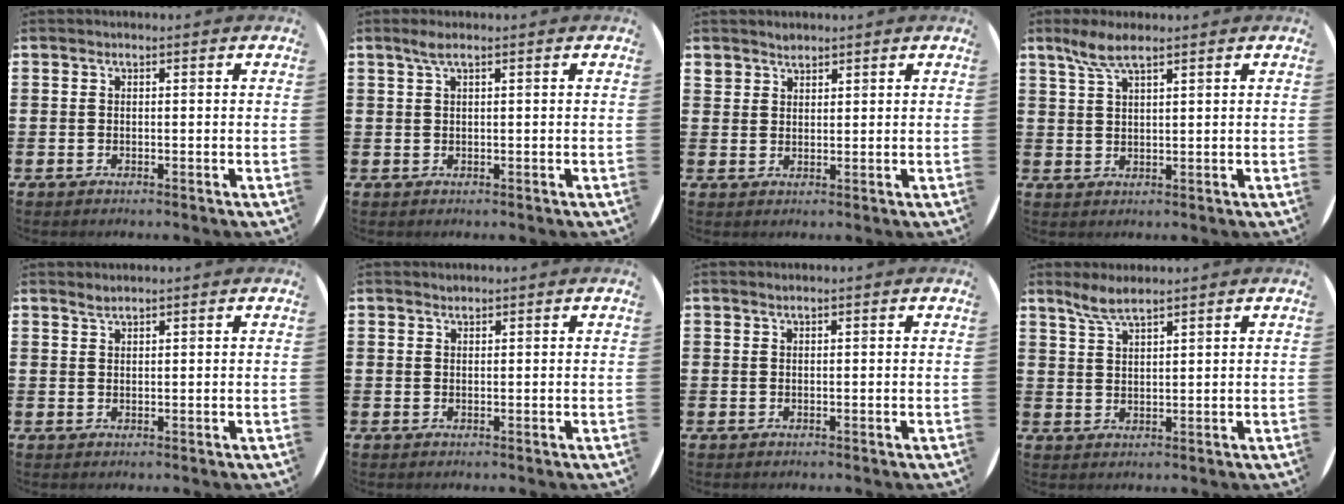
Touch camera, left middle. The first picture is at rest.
{"total": 1.4, "force": [0.8, 0.0, 1.2], "torque": [-0.024, 0.004, 0.013]}
{"total": 1.9, "force": [1.7, 0.8, -0.1], "torque": [0.001, 0.002, 0.034]}
{"total": 4.2, "force": [3.0, 0.8, 2.8], "torque": [-0.062, 0.006, 0.053]}
{"total": 1.1, "force": [1.1, 0.0, 0.1], "torque": [-0.003, 0.000, 0.020]}
{"total": 0.5, "force": [0.5, 0.1, -0.1], "torque": [0.002, 0.003, 0.010]}
{"total": 0.0}
{"total": 3.5, "force": [3.0, 0.4, 1.7], "torque": [-0.039, 0.001, 0.055]}